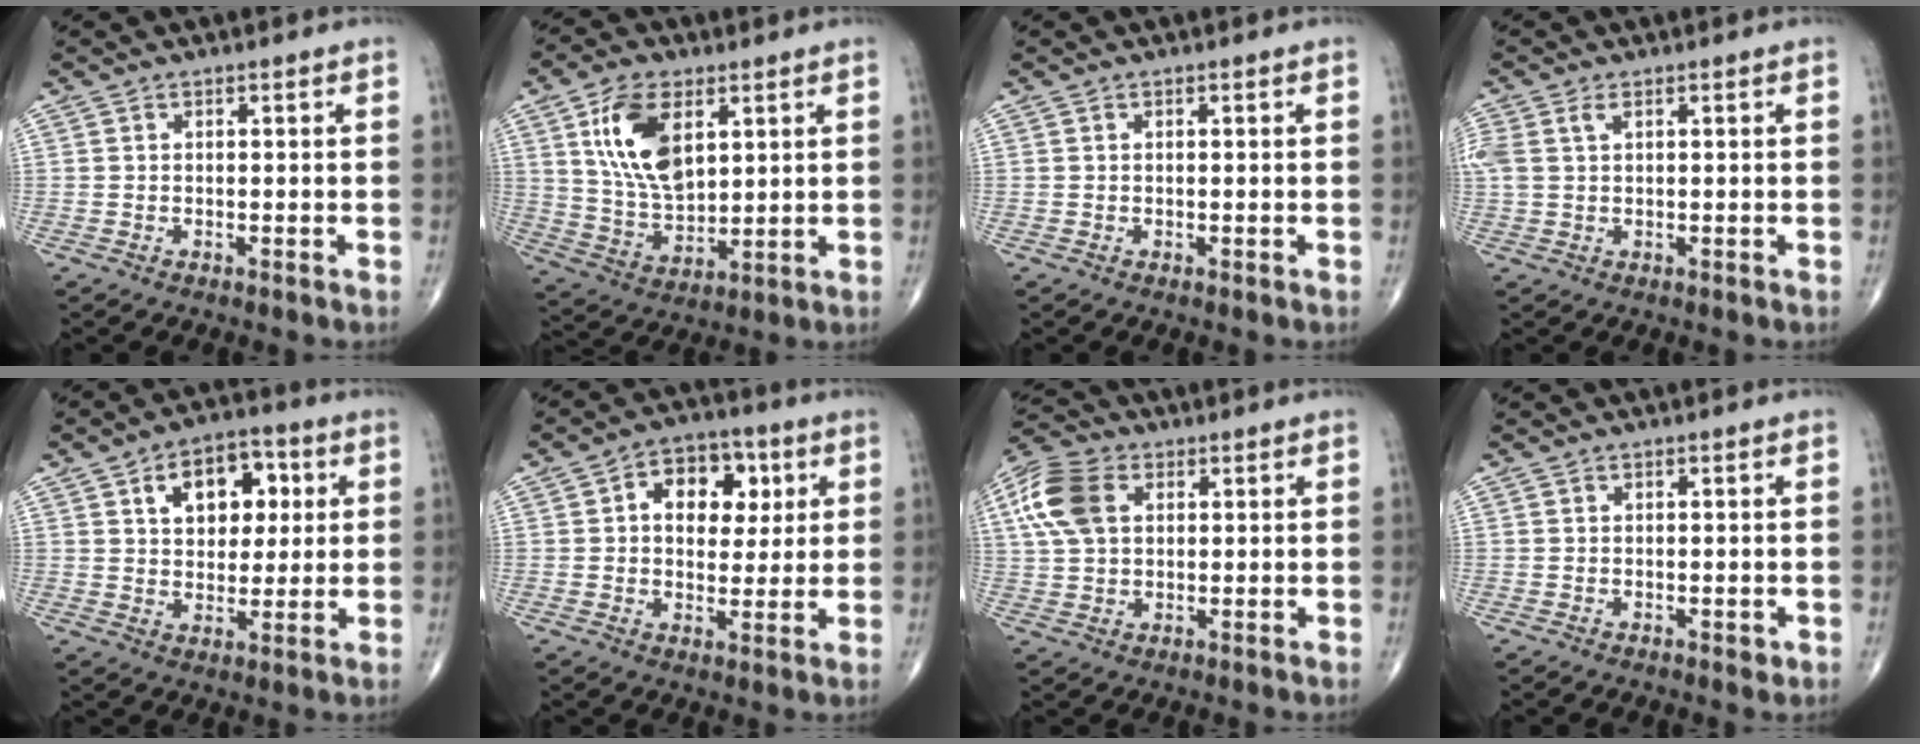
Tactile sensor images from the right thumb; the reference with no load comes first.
{"total": 13.8, "force": [4.9, 7.6, 10.4], "torque": [-0.183, -0.020, 0.101]}
{"total": 0.0}
{"total": 4.1, "force": [1.5, 2.3, 3.1], "torque": [-0.093, 0.018, 0.036]}
{"total": 12.0, "force": [3.8, 7.8, 8.3], "torque": [-0.078, 0.000, 0.056]}
{"total": 11.4, "force": [3.0, 7.8, 7.8], "torque": [-0.068, 0.006, 0.042]}
{"total": 11.6, "force": [3.2, 7.7, 8.0], "torque": [-0.166, 0.013, 0.057]}
{"total": 1.0, "force": [-0.2, 0.6, 0.7], "torque": [-0.004, -0.002, -0.003]}